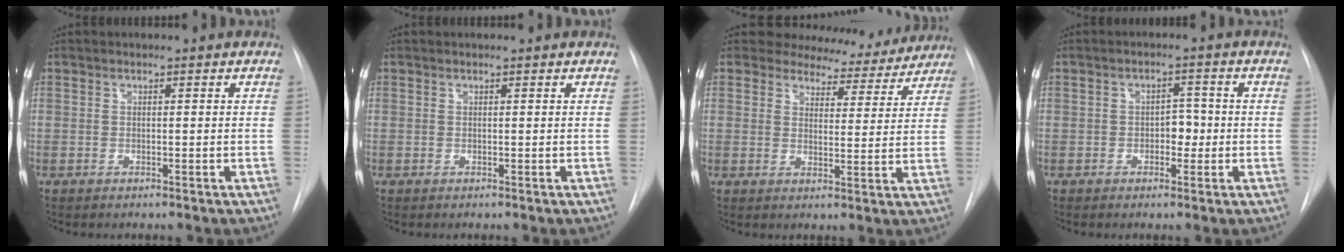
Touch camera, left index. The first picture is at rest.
{"total": 0.0}
{"total": 10.5, "force": [9.7, 3.8, 0.9], "torque": [0.013, -0.019, 0.103]}
{"total": 3.0, "force": [-1.0, 1.8, 2.1], "torque": [-0.022, 0.003, -0.014]}